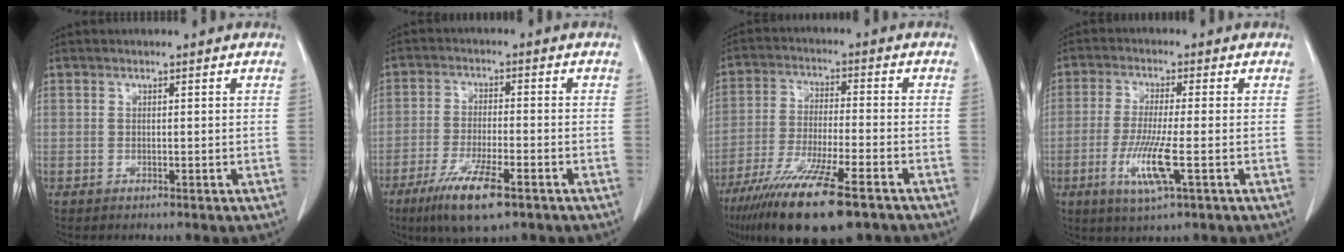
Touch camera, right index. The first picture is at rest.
{"total": 10.2, "force": [-6.1, 1.7, 8.0], "torque": [-0.154, -0.023, -0.103]}
{"total": 16.7, "force": [-11.3, 2.2, 12.1], "torque": [-0.214, -0.046, -0.193]}
{"total": 7.8, "force": [-2.4, 0.1, 7.4], "torque": [-0.147, -0.019, -0.046]}